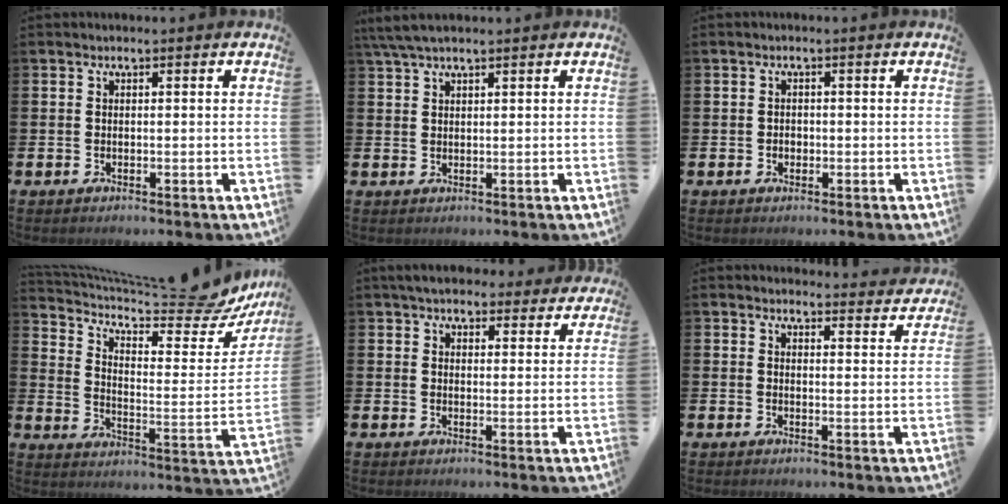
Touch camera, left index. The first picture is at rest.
{"total": 3.4, "force": [2.6, 0.7, 2.0], "torque": [-0.049, 0.002, 0.050]}
{"total": 1.2, "force": [-0.2, 1.1, 0.5], "torque": [-0.006, 0.005, -0.007]}
{"total": 8.7, "force": [7.6, 2.4, 3.6], "torque": [-0.075, -0.069, 0.123]}
{"total": 4.9, "force": [4.5, 1.7, 0.9], "torque": [-0.021, -0.019, 0.081]}
{"total": 3.2, "force": [3.2, 0.4, 0.1], "torque": [0.005, -0.025, 0.054]}